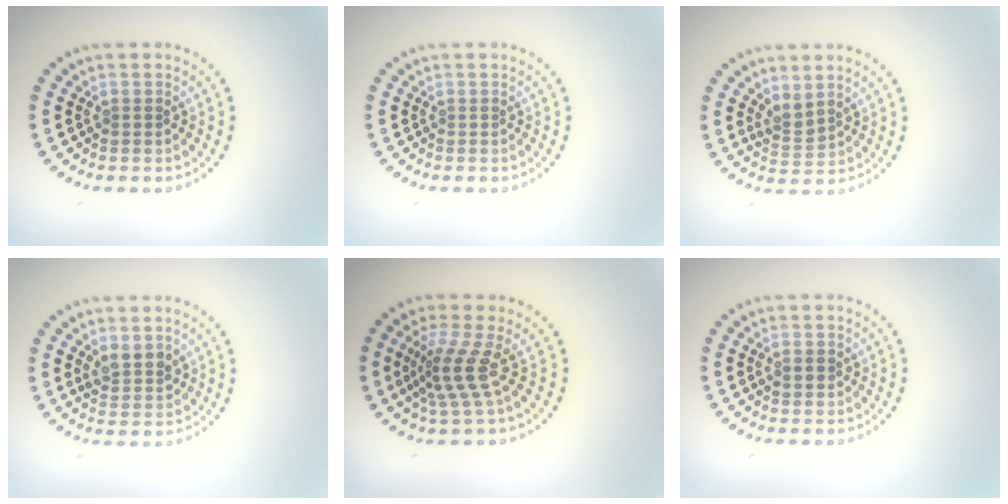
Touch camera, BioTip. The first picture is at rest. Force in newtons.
{"total": 0.0}
{"total": 1.8, "press": 1.4, "slide": 1.0}
{"total": 2.1, "press": 1.9, "slide": 0.9}
{"total": 3.2, "press": 2.3, "slide": 2.3}
{"total": 1.3, "press": 1.3, "slide": 0.2}